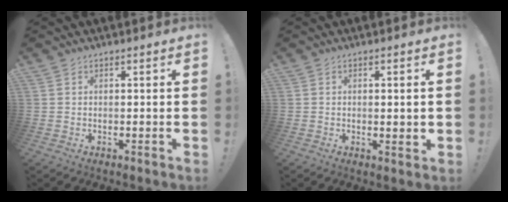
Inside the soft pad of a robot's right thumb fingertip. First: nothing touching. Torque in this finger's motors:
{"motor_torque": [-0.30, -0.11, -0.12, 0.40, 0.08]}